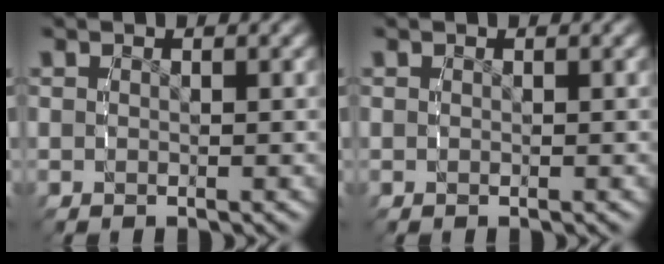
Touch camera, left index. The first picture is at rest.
{"total": 0.0}